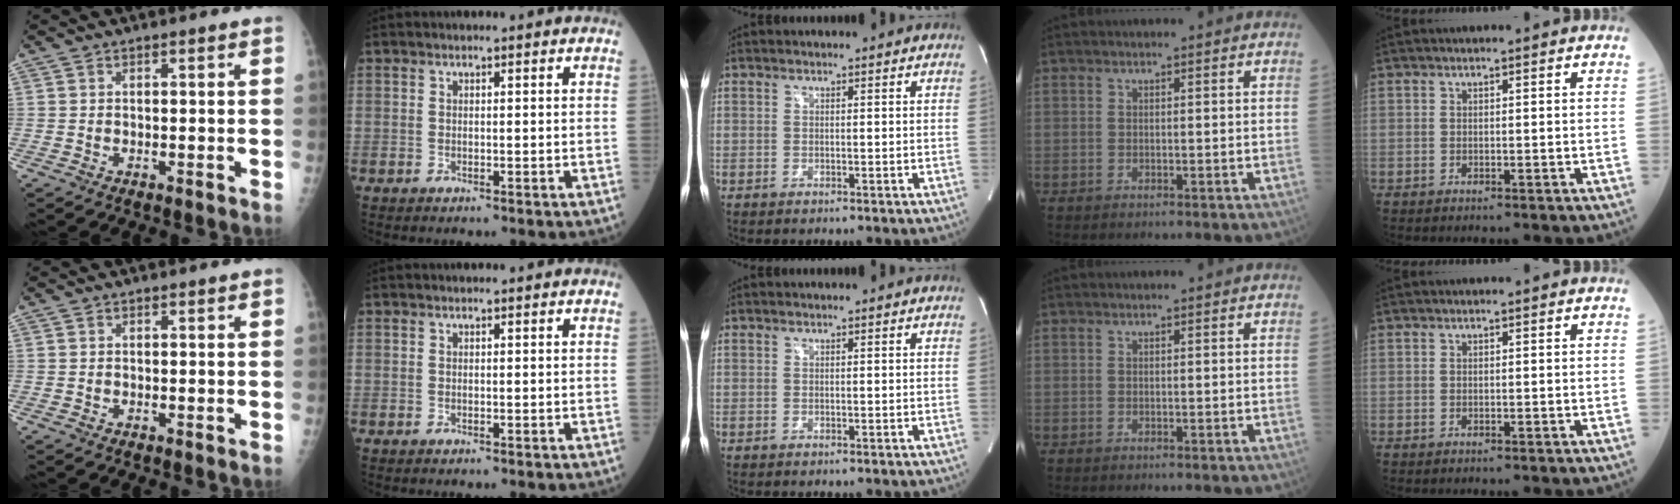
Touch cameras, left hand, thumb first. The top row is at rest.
{}